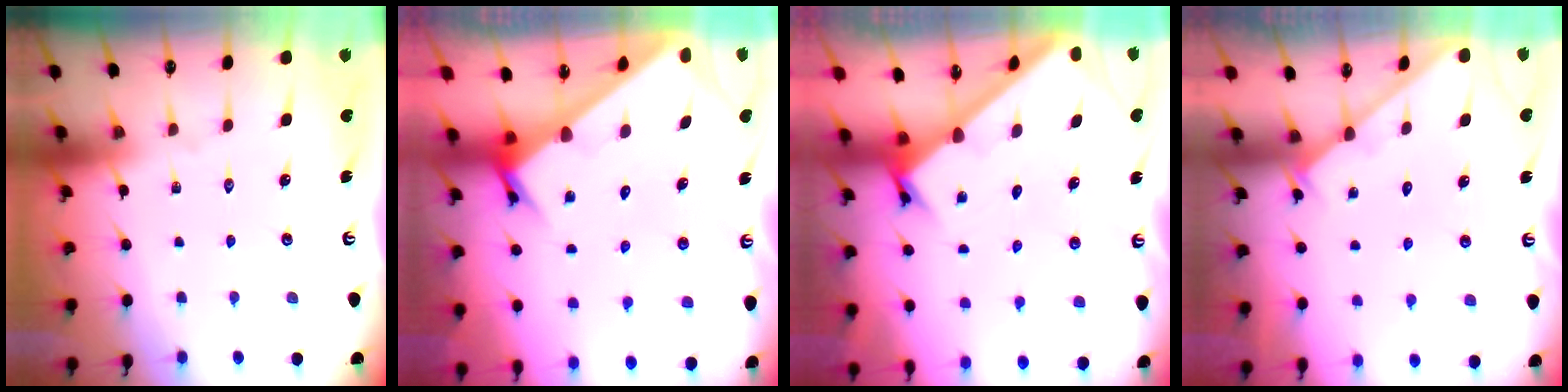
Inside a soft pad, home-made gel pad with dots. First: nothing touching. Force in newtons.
{"total": 3.7, "press": 3.7, "slide": 0.3}
{"total": 2.0, "press": 2.0, "slide": 0.2}
{"total": 2.0, "press": 2.0, "slide": 0.2}